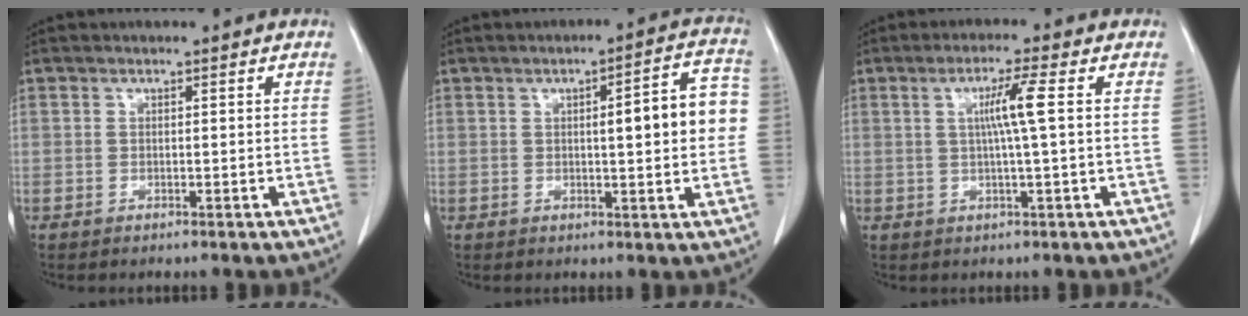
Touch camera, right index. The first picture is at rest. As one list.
[{"total": 8.9, "force": [0.6, 1.7, 8.7], "torque": [-0.110, 0.024, 0.006]}, {"total": 4.9, "force": [0.8, -0.9, 4.8], "torque": [-0.089, 0.002, 0.014]}]